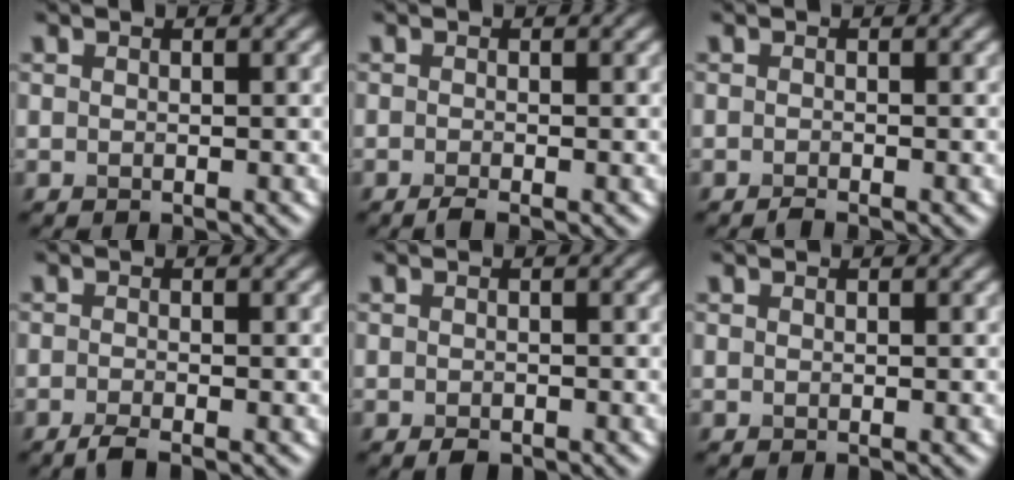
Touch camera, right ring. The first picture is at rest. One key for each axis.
{"total": 1.1, "fx": -0.8, "fy": 0.1, "fz": 0.7, "tx": -0.016, "ty": -0.002, "tz": -0.018}
{"total": 0.7, "fx": -0.7, "fy": 0.1, "fz": 0.3, "tx": -0.005, "ty": 0.002, "tz": -0.015}
{"total": 1.6, "fx": -1.2, "fy": 0.2, "fz": 1.0, "tx": -0.020, "ty": -0.003, "tz": -0.028}
{"total": 1.3, "fx": -0.9, "fy": 0.6, "fz": 0.6, "tx": -0.011, "ty": -0.004, "tz": -0.017}
{"total": 0.0}